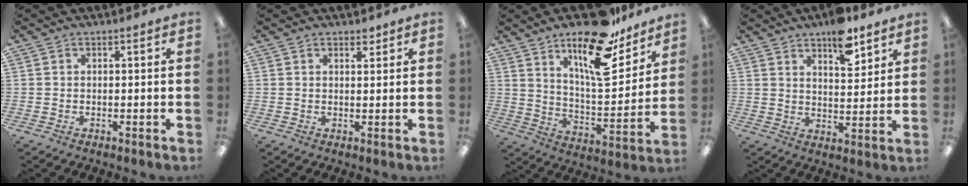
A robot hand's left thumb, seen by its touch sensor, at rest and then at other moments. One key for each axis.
{"total": 1.9, "fx": 1.6, "fy": 0.7, "fz": 0.7, "tx": 0.001, "ty": -0.007, "tz": 0.025}
{"total": 20.2, "fx": 14.0, "fy": 6.8, "fz": 12.8, "tx": -0.201, "ty": -0.090, "tz": 0.232}
{"total": 9.5, "fx": 7.1, "fy": 3.5, "fz": 5.1, "tx": -0.062, "ty": -0.043, "tz": 0.120}